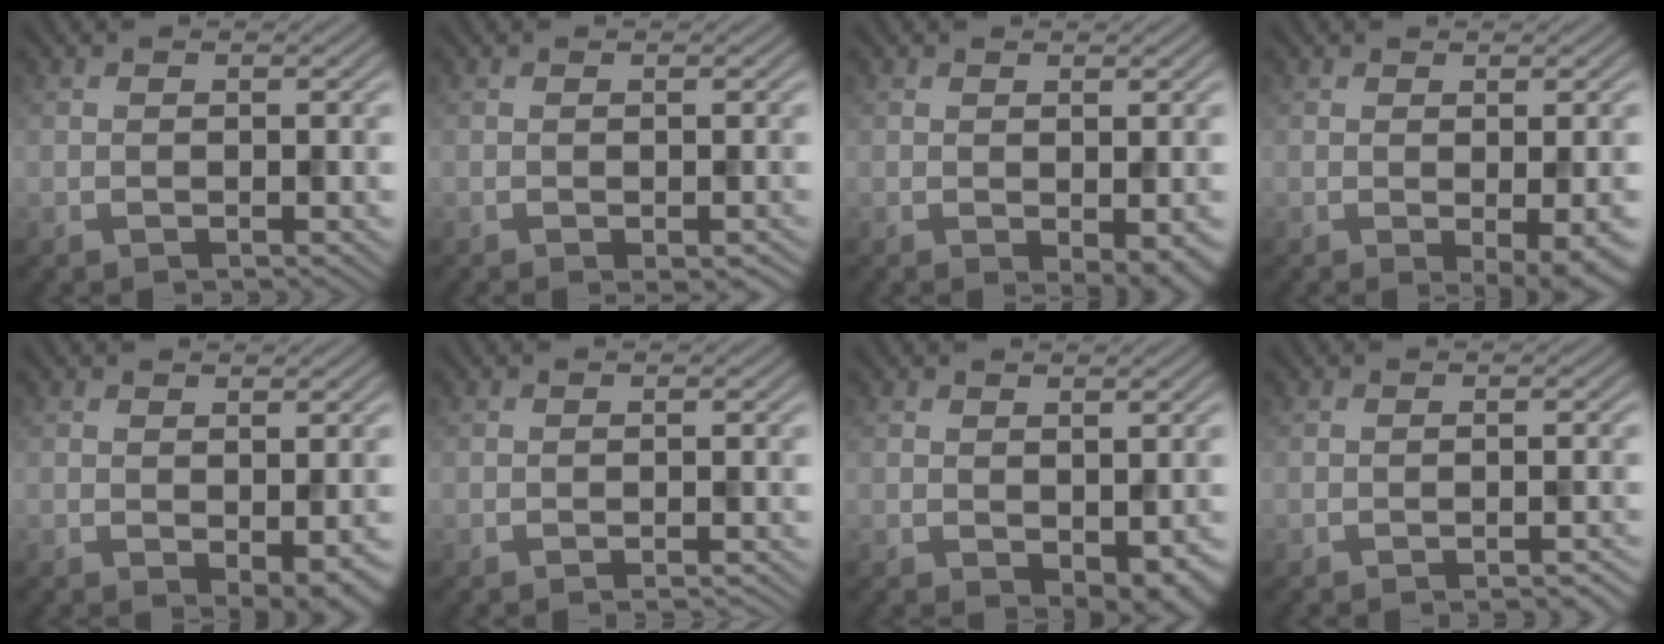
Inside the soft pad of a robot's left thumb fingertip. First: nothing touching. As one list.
[{"total": 1.8, "force": [-1.0, 0.3, 1.4], "torque": [-0.022, 0.000, -0.012]}, {"total": 3.1, "force": [-0.9, 1.1, 2.8], "torque": [-0.040, -0.009, -0.008]}, {"total": 4.5, "force": [-1.0, 1.0, 4.3], "torque": [-0.062, -0.008, -0.009]}, {"total": 3.8, "force": [-1.2, 1.6, 3.3], "torque": [-0.047, -0.012, -0.010]}, {"total": 1.0, "force": [-0.8, 0.2, 0.6], "torque": [0.000, 0.001, -0.017]}, {"total": 4.0, "force": [-1.3, 2.2, 3.1], "torque": [-0.042, -0.016, -0.007]}, {"total": 1.9, "force": [-1.4, 0.3, 1.2], "torque": [-0.008, 0.006, -0.026]}]